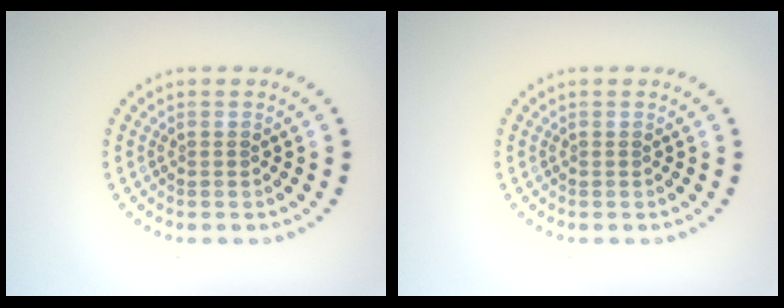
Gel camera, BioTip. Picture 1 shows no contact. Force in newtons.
{"total": 0.0}